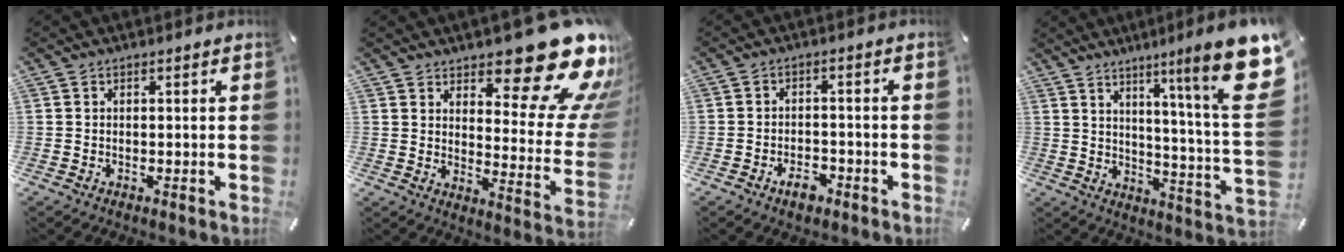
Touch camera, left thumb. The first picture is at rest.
{"total": 21.3, "force": [14.8, 7.8, 13.2], "torque": [-0.151, -0.117, 0.238]}
{"total": 4.6, "force": [-3.1, 2.4, 2.5], "torque": [-0.042, 0.015, -0.055]}
{"total": 17.7, "force": [8.2, 1.4, 15.6], "torque": [-0.227, -0.076, 0.109]}